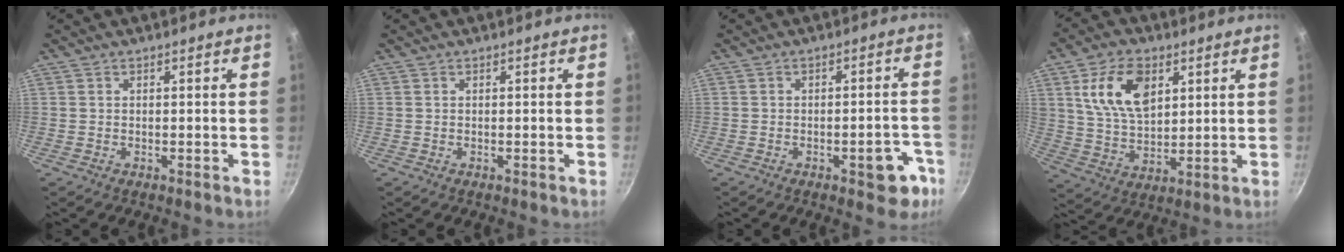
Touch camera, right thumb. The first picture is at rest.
{"total": 0.0}
{"total": 7.2, "force": [-3.4, 3.3, 5.4], "torque": [-0.031, 0.028, -0.037]}
{"total": 13.3, "force": [5.0, 7.9, 9.4], "torque": [-0.149, -0.018, 0.097]}